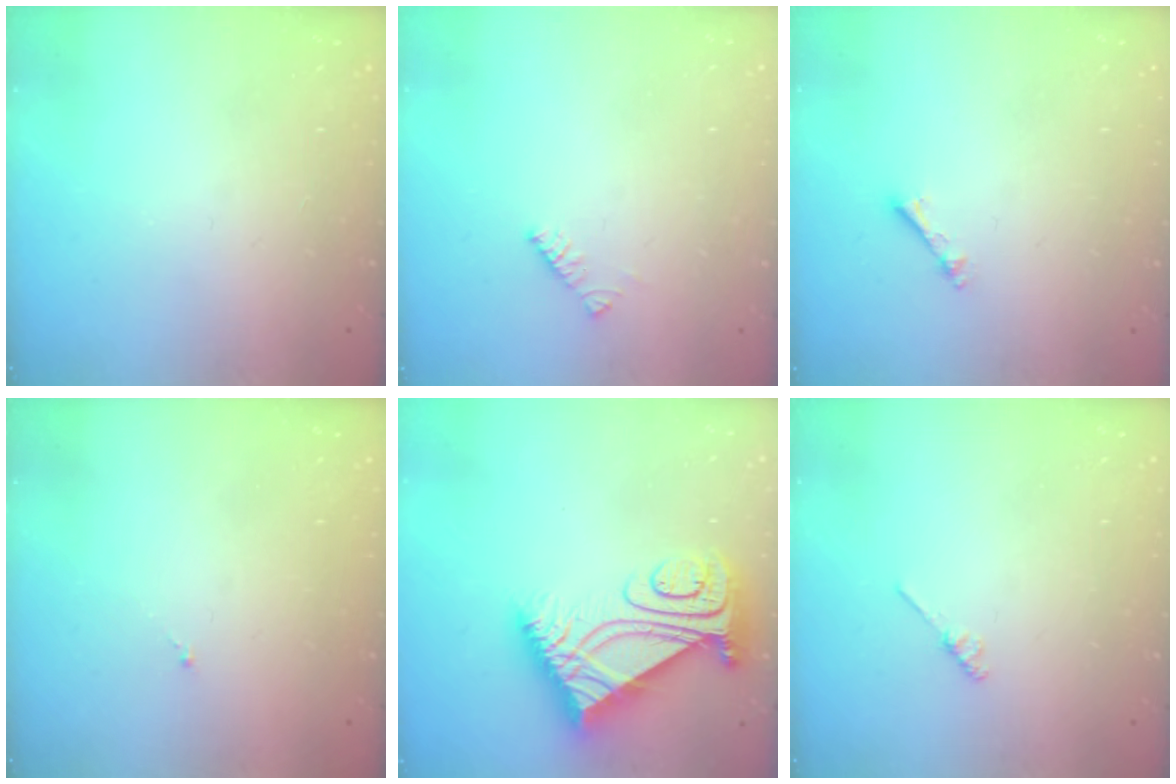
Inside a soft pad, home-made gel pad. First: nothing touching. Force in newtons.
{"total": 2.6, "press": 2.6, "slide": 0.4}
{"total": 1.7, "press": 1.7, "slide": 0.3}
{"total": 0.0}
{"total": 12.1, "press": 12.0, "slide": 1.1}
{"total": 2.1, "press": 2.1, "slide": 0.4}